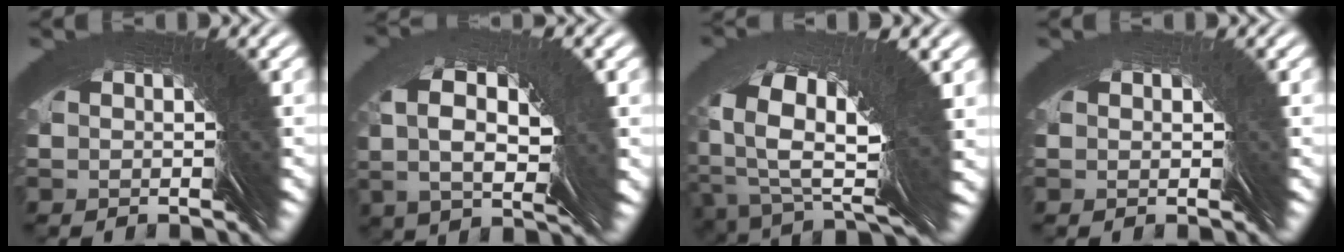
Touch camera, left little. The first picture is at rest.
{"total": 1.4, "force": [1.3, -0.7, -0.1], "torque": [0.005, 0.029, 0.011]}
{"total": 5.4, "force": [-1.0, 2.0, 4.9], "torque": [-0.079, -0.002, -0.011]}
{"total": 1.2, "force": [0.6, -0.3, -1.1], "torque": [0.019, 0.008, 0.007]}